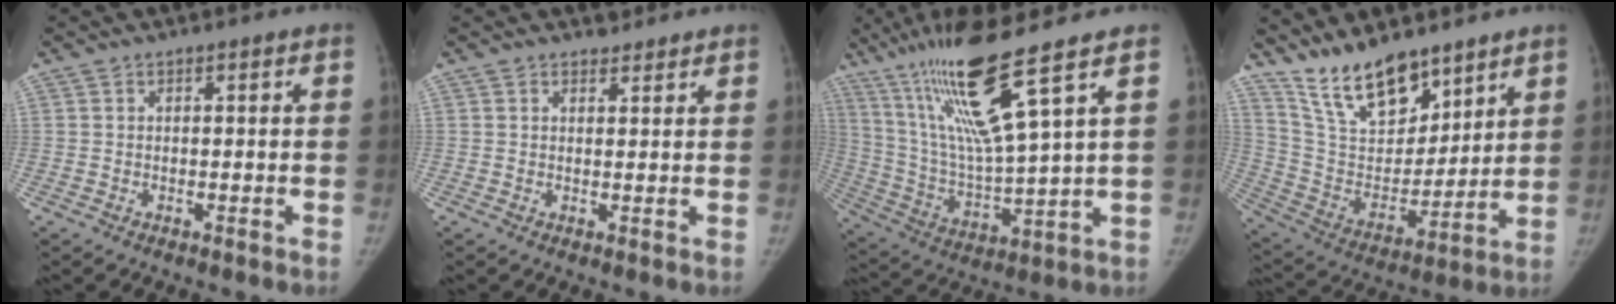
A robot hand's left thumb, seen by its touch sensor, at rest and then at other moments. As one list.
[{"total": 1.7, "force": [1.5, 0.8, 0.0], "torque": [0.012, -0.011, 0.019]}, {"total": 18.7, "force": [11.1, 0.8, 15.0], "torque": [-0.281, -0.056, 0.211]}, {"total": 16.1, "force": [12.5, 6.8, 7.6], "torque": [-0.092, -0.074, 0.240]}]